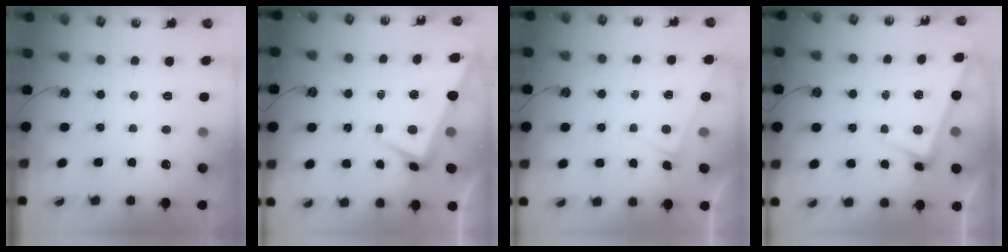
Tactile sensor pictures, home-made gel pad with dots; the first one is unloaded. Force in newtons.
{"total": 0.8, "press": 0.3, "slide": 0.8}
{"total": 3.5, "press": 3.5, "slide": 0.1}
{"total": 2.7, "press": 2.7, "slide": 0.7}